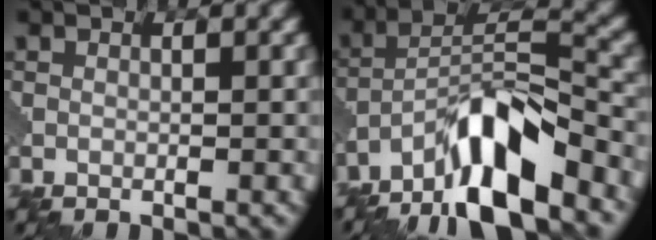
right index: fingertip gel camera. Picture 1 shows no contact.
{"total": 9.7, "force": [-6.8, 2.4, 6.4], "torque": [-0.105, 0.013, -0.133]}